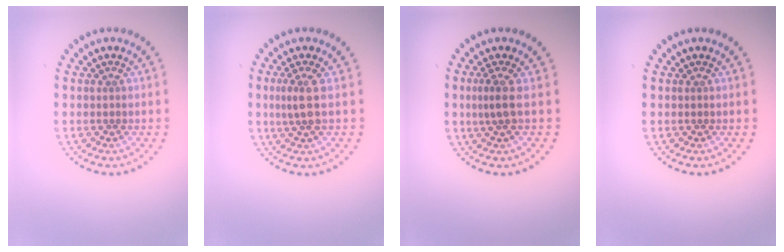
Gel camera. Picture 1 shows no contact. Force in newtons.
{"total": 1.9, "press": 1.6, "slide": 1.1}
{"total": 1.7, "press": 1.3, "slide": 1.2}
{"total": 0.0}